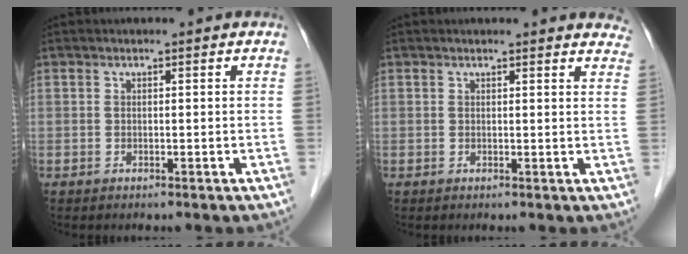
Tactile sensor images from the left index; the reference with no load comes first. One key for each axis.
{"total": 9.7, "fx": 9.2, "fy": 2.4, "fz": 1.7, "tx": 0.024, "ty": -0.011, "tz": 0.073}